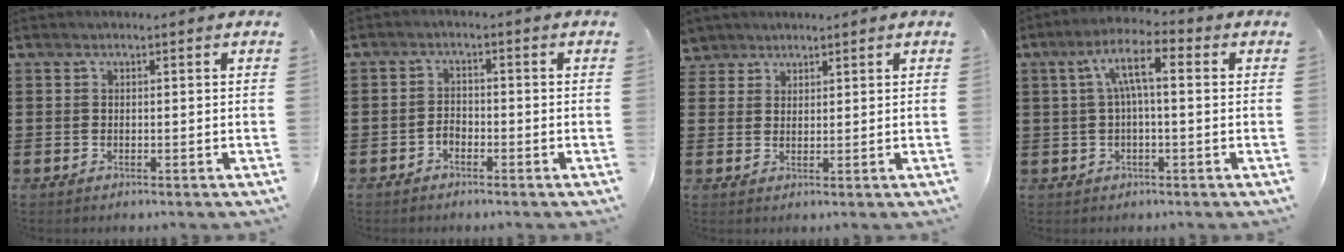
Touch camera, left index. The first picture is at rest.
{"total": 1.7, "force": [-1.3, 0.9, 0.7], "torque": [-0.018, 0.005, -0.028]}
{"total": 2.9, "force": [2.3, 1.7, 0.0], "torque": [-0.012, 0.008, 0.045]}
{"total": 7.5, "force": [1.2, 2.2, 7.1], "torque": [-0.144, 0.013, 0.016]}